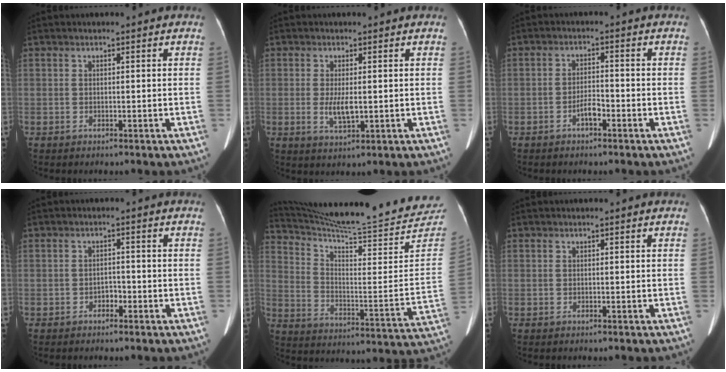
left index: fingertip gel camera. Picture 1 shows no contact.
{"total": 3.5, "force": [0.0, 1.0, 3.4], "torque": [-0.066, -0.007, 0.003]}
{"total": 2.6, "force": [-1.6, 0.8, 1.9], "torque": [-0.032, 0.004, -0.030]}
{"total": 1.4, "force": [-0.9, 0.8, 0.7], "torque": [-0.007, 0.005, -0.016]}
{"total": 27.2, "force": [26.0, -0.2, 8.2], "torque": [-0.139, -0.124, 0.348]}
{"total": 0.0}